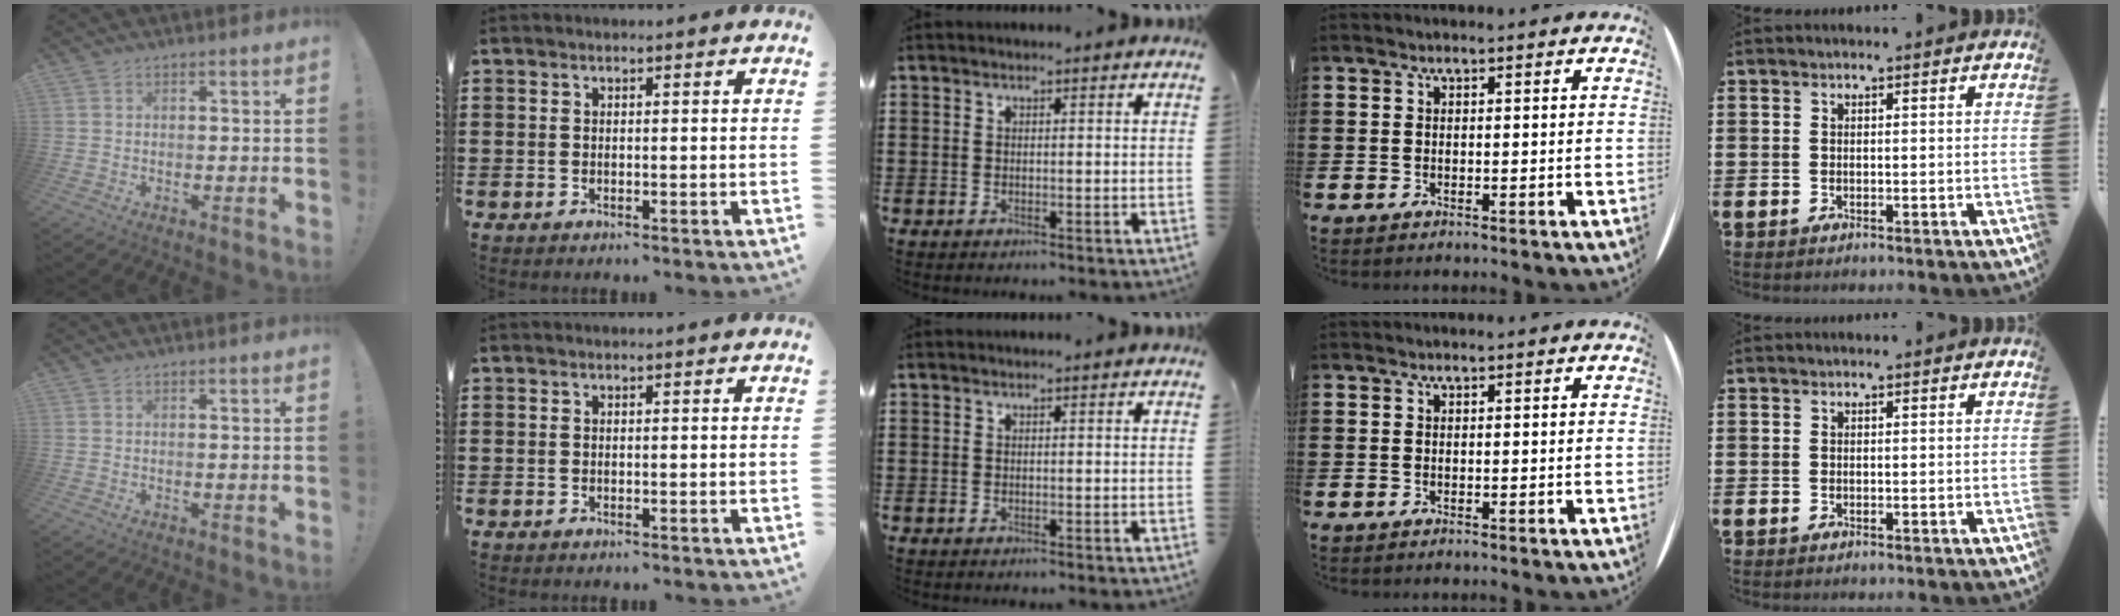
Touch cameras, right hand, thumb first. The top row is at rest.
{}